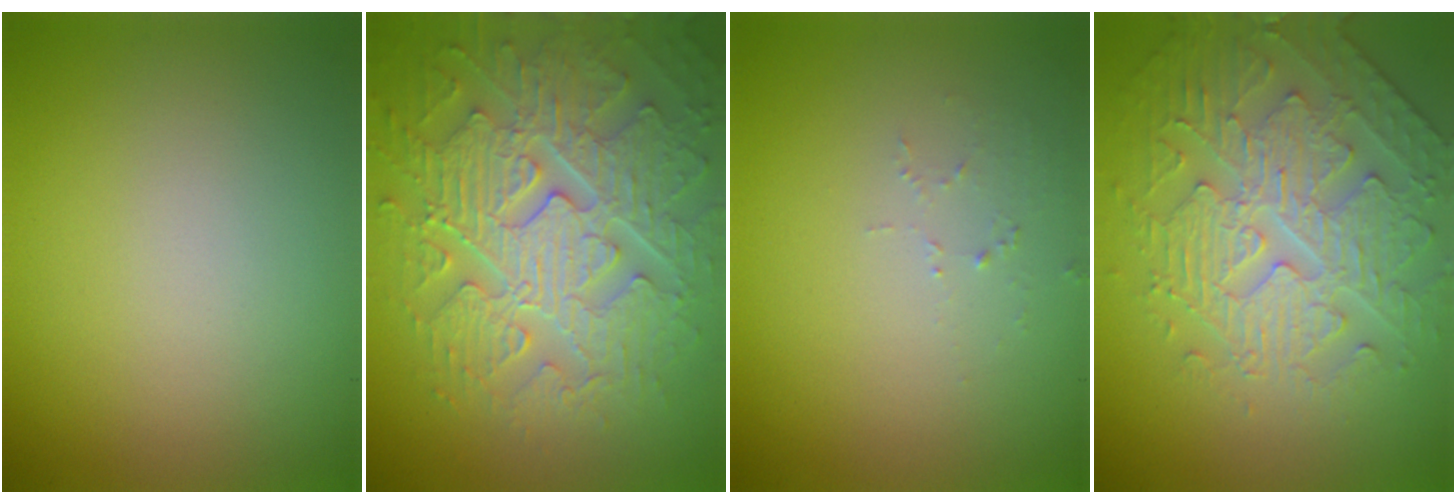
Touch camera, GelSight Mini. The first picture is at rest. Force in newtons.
{"total": 8.8, "press": 6.5, "slide": 6.0}
{"total": 1.1, "press": 1.1, "slide": 0.1}
{"total": 4.6, "press": 4.6, "slide": 0.1}